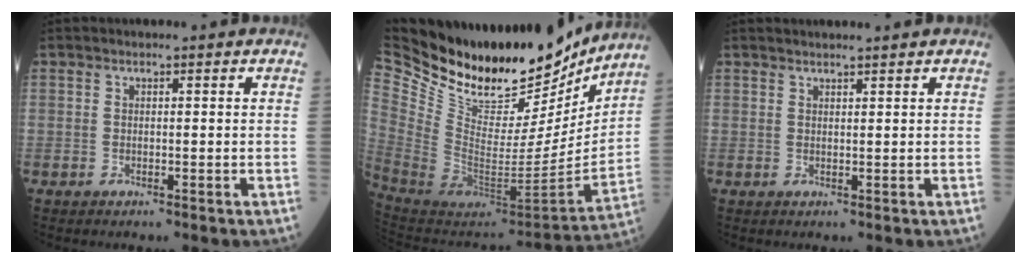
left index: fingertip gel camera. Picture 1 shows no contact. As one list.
[{"total": 32.3, "force": [26.9, 10.6, 14.5], "torque": [-0.291, -0.035, 0.430]}, {"total": 3.6, "force": [3.3, -0.1, 1.2], "torque": [-0.014, 0.021, 0.046]}]